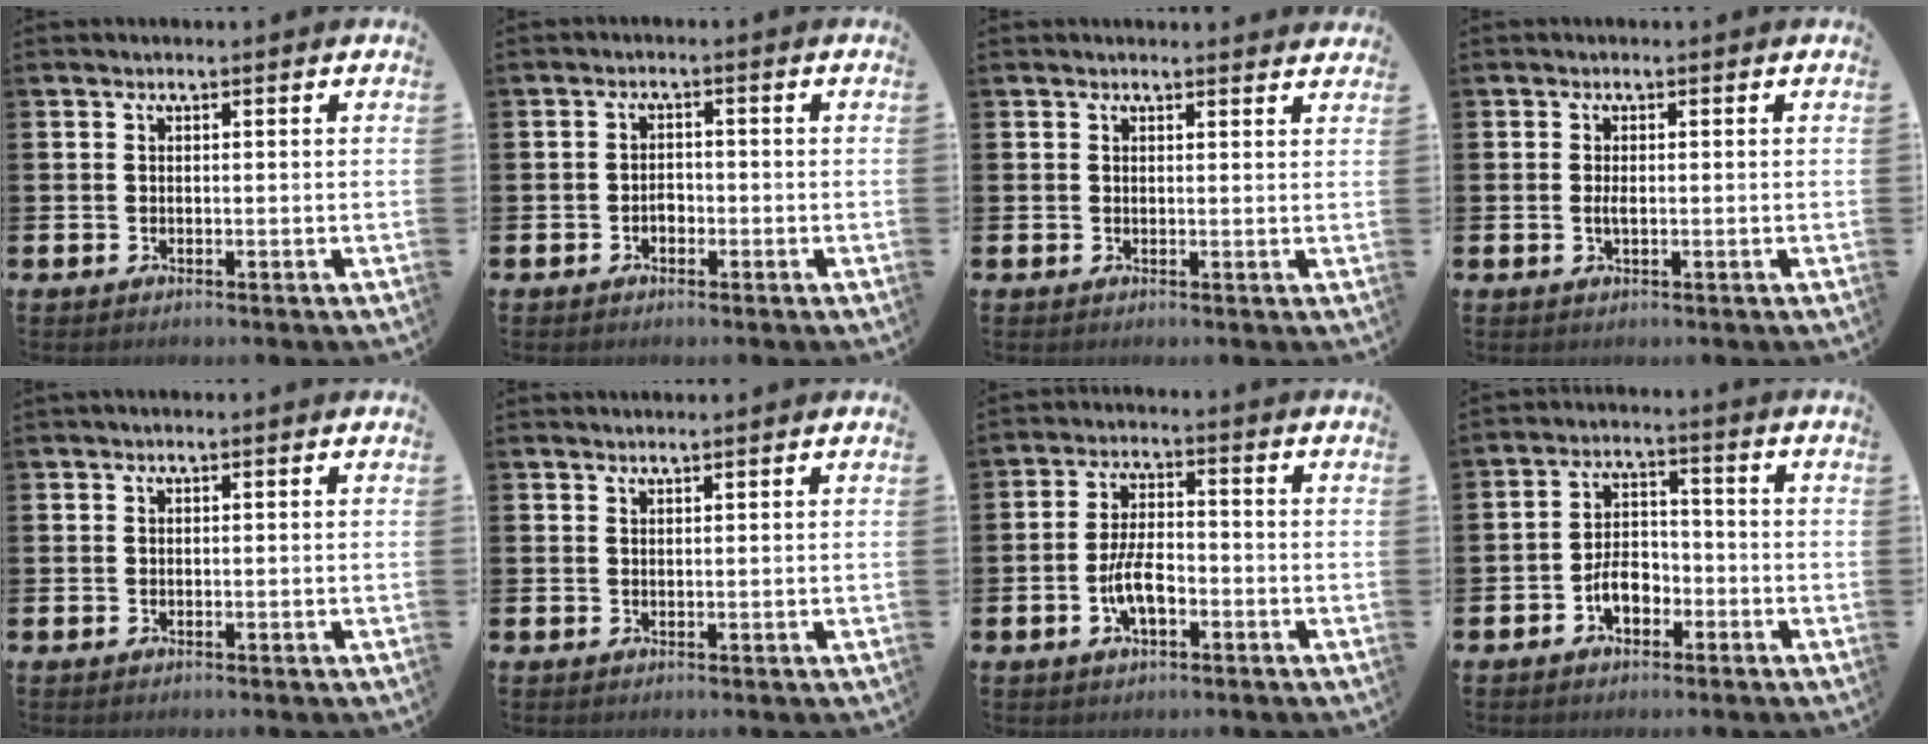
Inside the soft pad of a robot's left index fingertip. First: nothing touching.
{"total": 1.6, "force": [-0.7, 1.1, 0.8], "torque": [-0.013, 0.002, -0.016]}
{"total": 1.2, "force": [1.2, 0.1, 0.0], "torque": [0.009, -0.007, 0.020]}
{"total": 1.3, "force": [-0.1, 0.5, 1.2], "torque": [-0.019, 0.000, -0.004]}
{"total": 0.0}
{"total": 1.0, "force": [1.0, -0.1, 0.0], "torque": [0.016, -0.008, 0.015]}
{"total": 5.3, "force": [-1.7, 2.3, 4.5], "torque": [-0.094, 0.006, -0.034]}
{"total": 4.4, "force": [-2.2, 2.7, 2.7], "torque": [-0.045, 0.009, -0.043]}